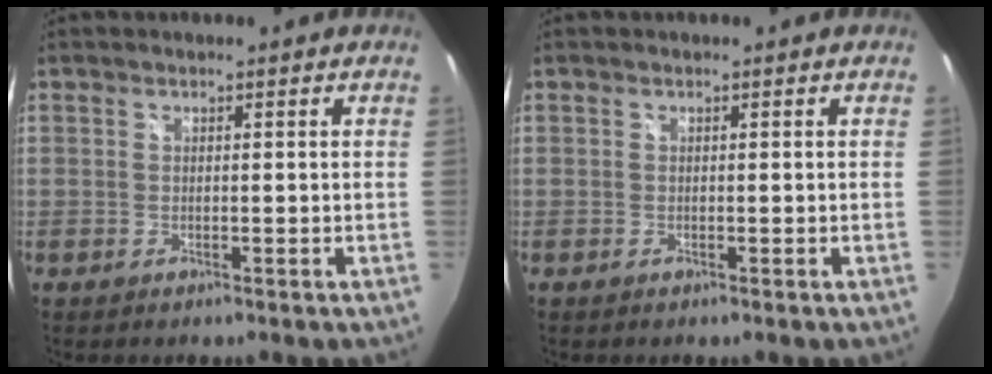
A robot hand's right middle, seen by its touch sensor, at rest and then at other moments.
{"total": 0.0}